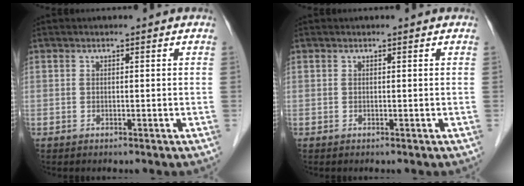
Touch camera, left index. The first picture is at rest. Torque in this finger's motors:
{"motor_torque": [0.00, 0.00, 0.00, 0.00]}